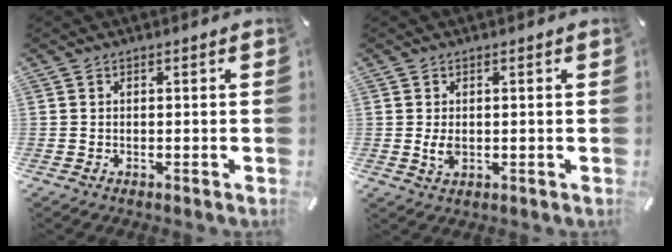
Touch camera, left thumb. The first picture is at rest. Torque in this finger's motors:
{"motor_torque": [0.39, 0.50, -0.09, -0.02, 0.04]}